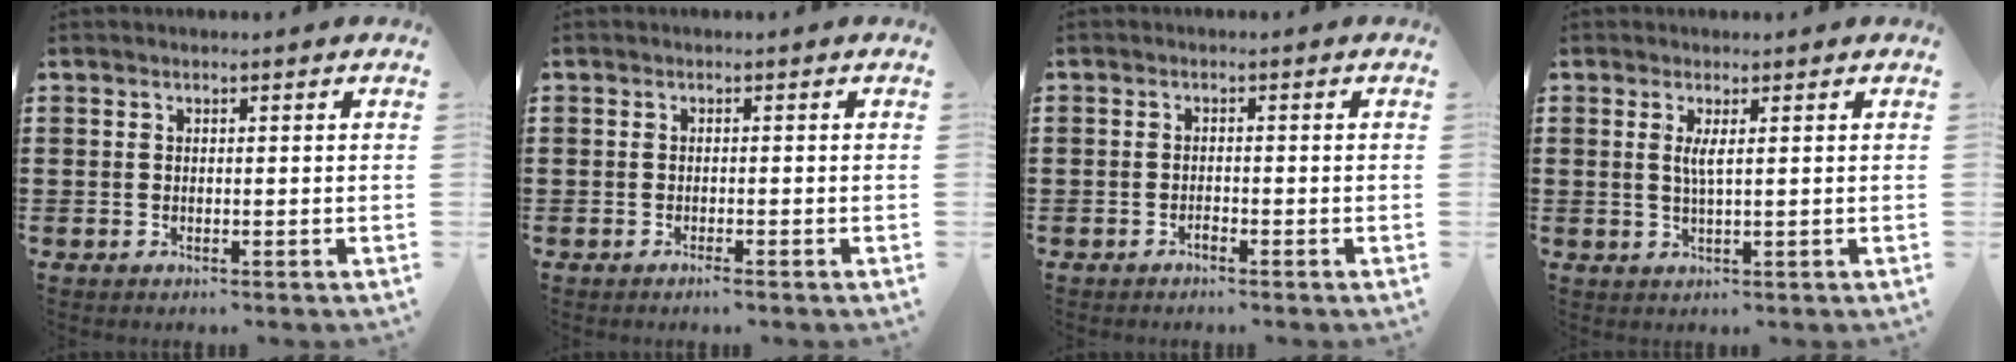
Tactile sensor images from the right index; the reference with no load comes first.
{"total": 0.9, "force": [-0.8, -0.1, 0.4], "torque": [-0.009, -0.004, -0.014]}
{"total": 0.9, "force": [-0.9, 0.2, 0.3], "torque": [-0.009, -0.001, -0.017]}
{"total": 2.2, "force": [0.5, 0.1, 2.1], "torque": [-0.044, -0.003, 0.007]}